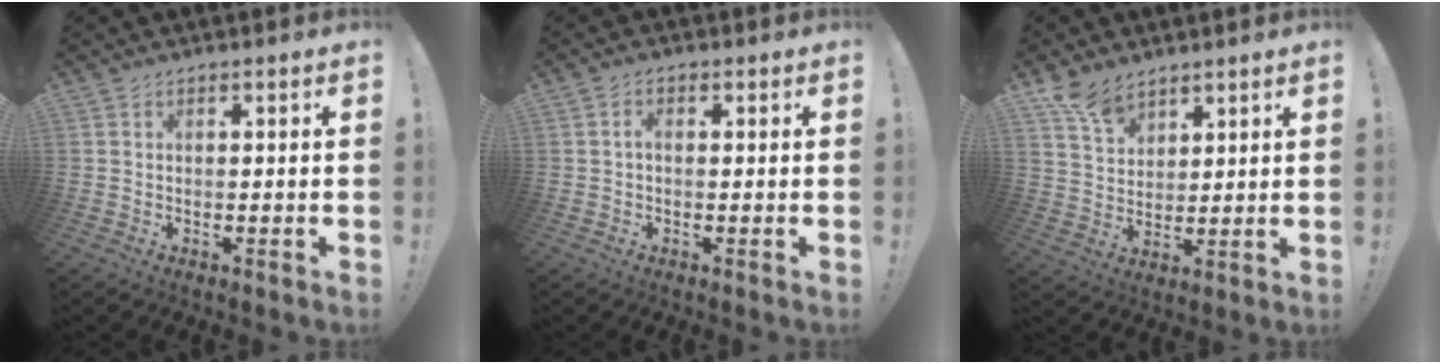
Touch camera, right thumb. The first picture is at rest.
{"total": 1.8, "force": [-0.3, 0.9, 1.6], "torque": [-0.027, 0.005, -0.007]}
{"total": 8.8, "force": [6.6, 5.0, 2.9], "torque": [-0.049, -0.036, 0.128]}